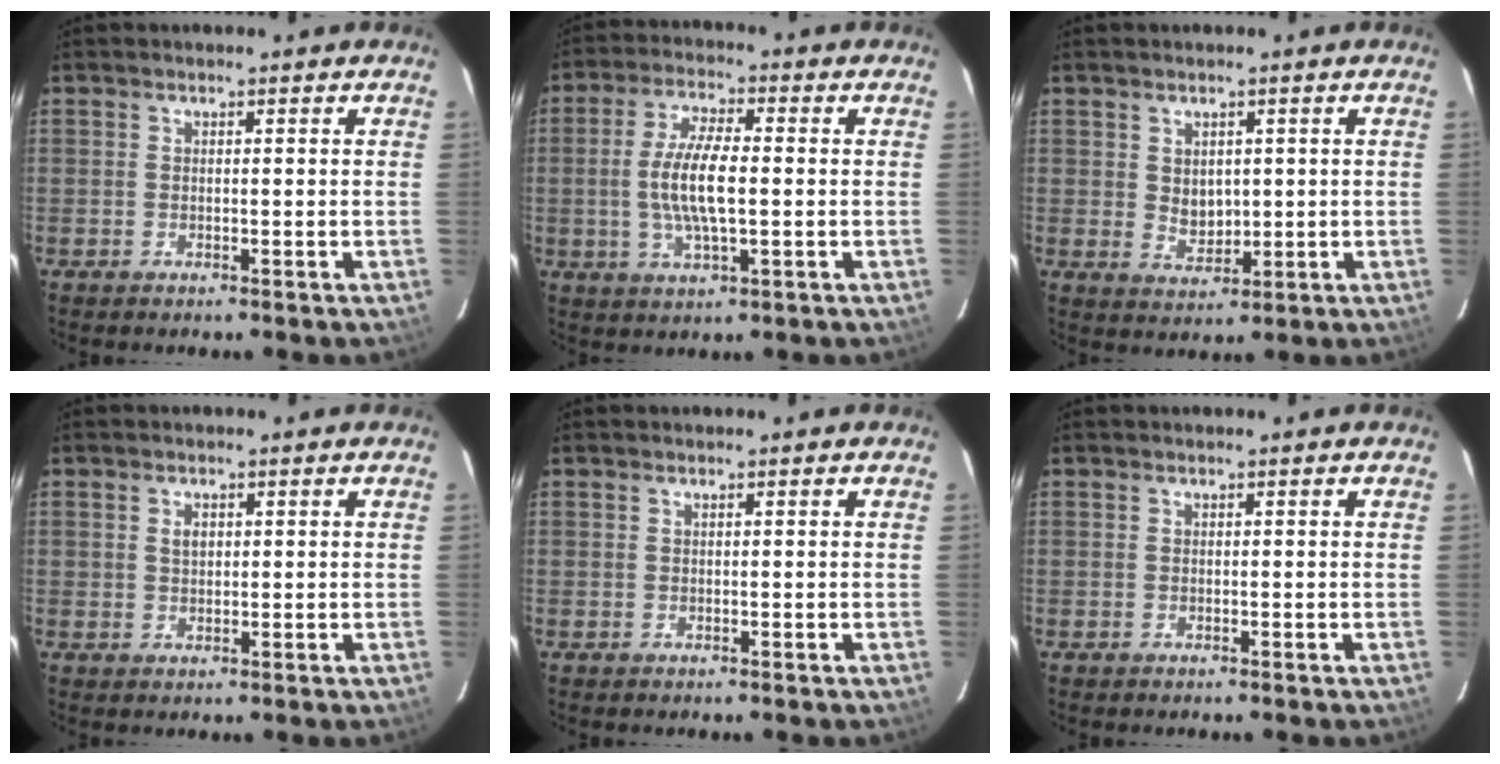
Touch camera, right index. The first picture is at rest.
{"total": 9.5, "force": [-0.6, 2.8, 9.1], "torque": [-0.179, 0.000, -0.011]}
{"total": 4.0, "force": [0.8, 3.2, 2.3], "torque": [-0.035, -0.002, 0.022]}
{"total": 2.1, "force": [0.7, 1.5, 1.3], "torque": [-0.020, 0.004, 0.012]}
{"total": 0.0}
{"total": 0.0}